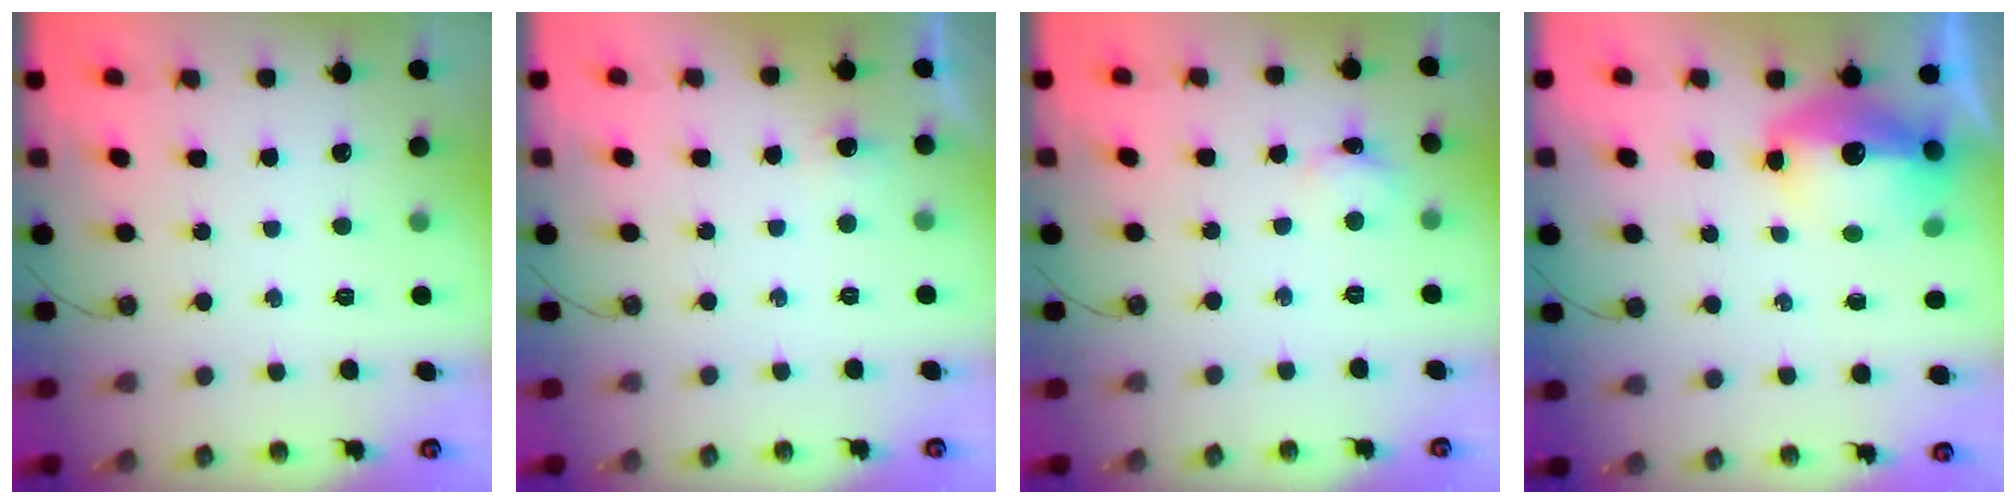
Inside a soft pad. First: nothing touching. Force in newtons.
{"total": 4.4, "press": 4.2, "slide": 1.2}
{"total": 3.2, "press": 3.2, "slide": 0.5}
{"total": 15.0, "press": 14.9, "slide": 1.2}